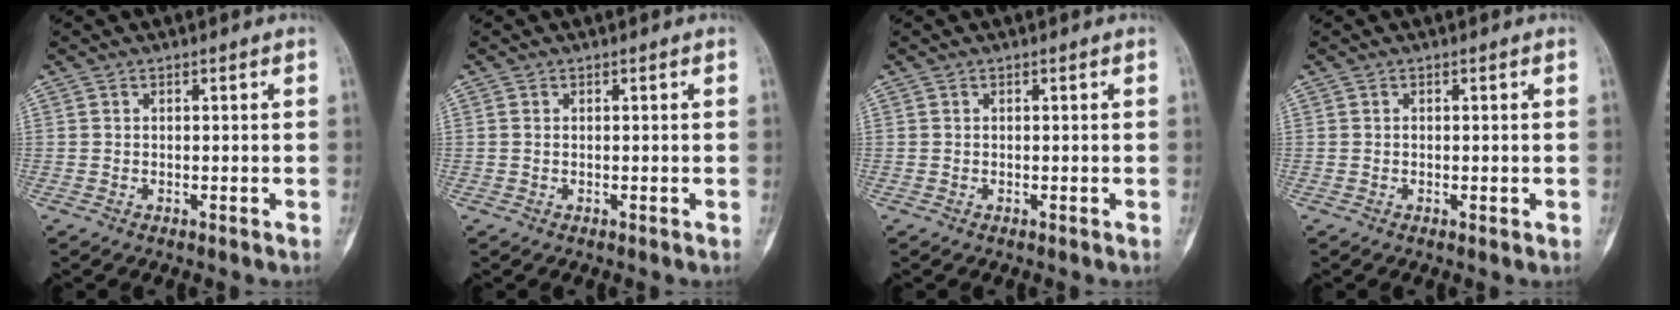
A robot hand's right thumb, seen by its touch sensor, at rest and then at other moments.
{"total": 0.0}
{"total": 0.0}
{"total": 0.8, "force": [-0.1, 0.4, 0.7], "torque": [-0.010, -0.002, -0.002]}